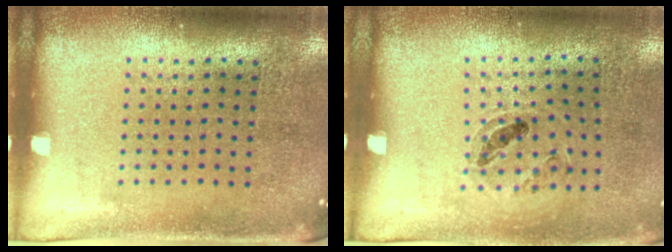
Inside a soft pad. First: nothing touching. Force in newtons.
{"total": 0.9, "press": 0.8, "slide": 0.3}